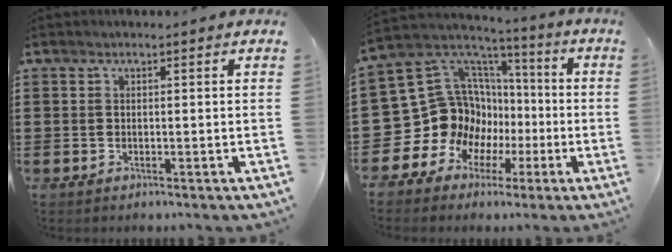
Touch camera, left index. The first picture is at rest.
{"total": 15.5, "force": [-1.7, 14.6, 4.9], "torque": [-0.152, -0.035, 0.000]}